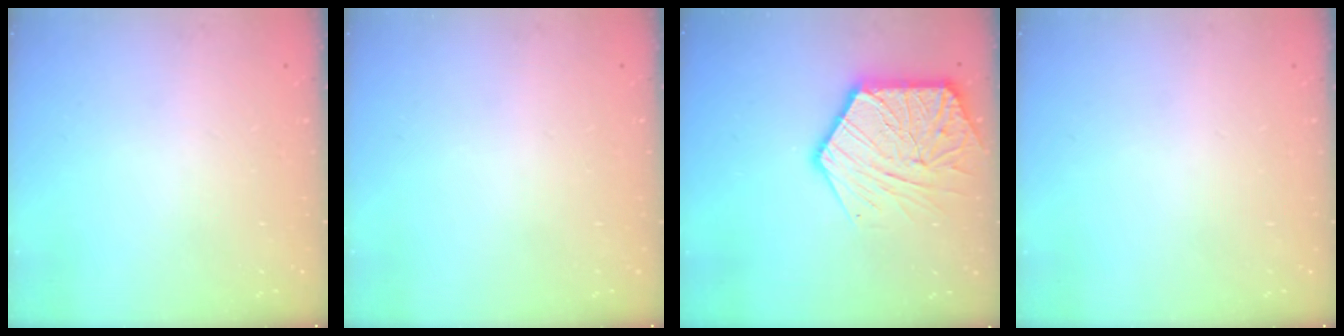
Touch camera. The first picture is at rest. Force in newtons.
{"total": 0.0}
{"total": 16.9, "press": 16.9, "slide": 1.3}
{"total": 0.0}